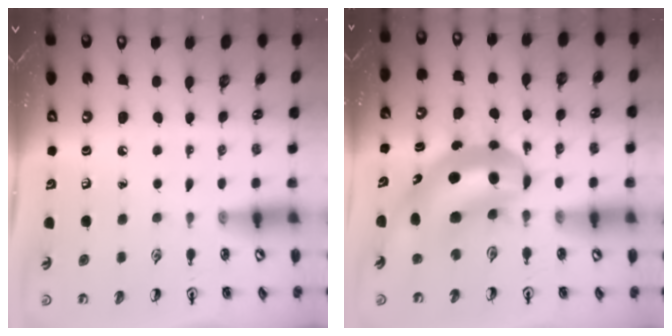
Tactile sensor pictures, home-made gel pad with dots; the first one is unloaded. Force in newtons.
{"total": 10.1, "press": 9.6, "slide": 3.0}